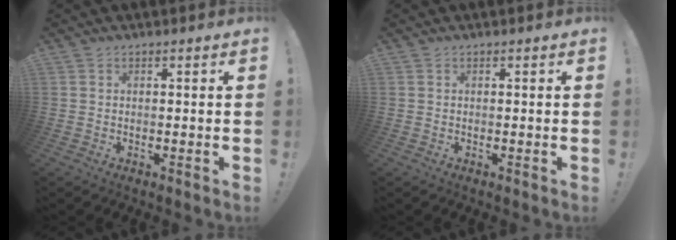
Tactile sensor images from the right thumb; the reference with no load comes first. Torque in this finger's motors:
{"motor_torque": [-0.25, -0.05, -0.17, 0.13, 0.04]}